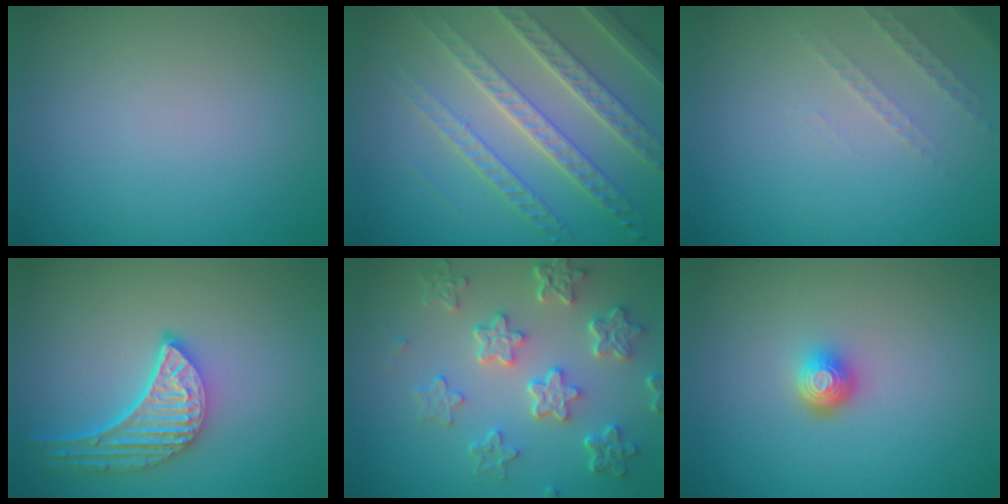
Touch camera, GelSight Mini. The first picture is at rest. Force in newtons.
{"total": 6.4, "press": 5.2, "slide": 3.9}
{"total": 1.5, "press": 1.4, "slide": 0.4}
{"total": 5.1, "press": 4.0, "slide": 3.1}
{"total": 6.2, "press": 4.7, "slide": 4.0}
{"total": 2.0, "press": 1.5, "slide": 1.3}